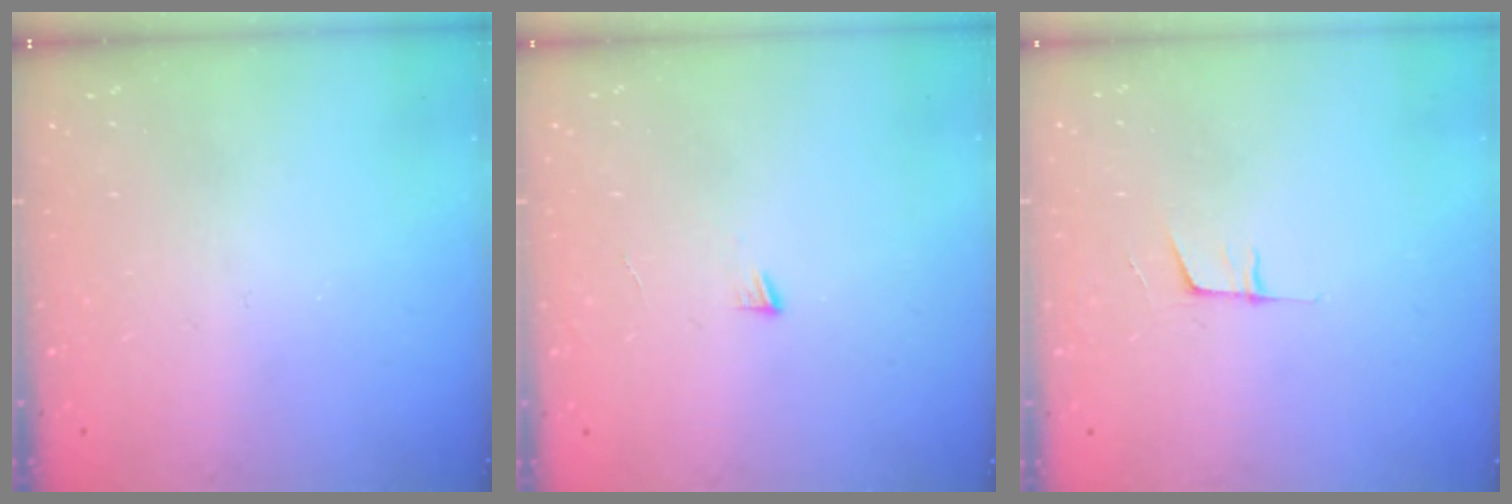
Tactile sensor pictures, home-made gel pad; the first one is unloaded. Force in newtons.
{"total": 3.1, "press": 3.1, "slide": 0.4}
{"total": 5.1, "press": 4.3, "slide": 2.6}